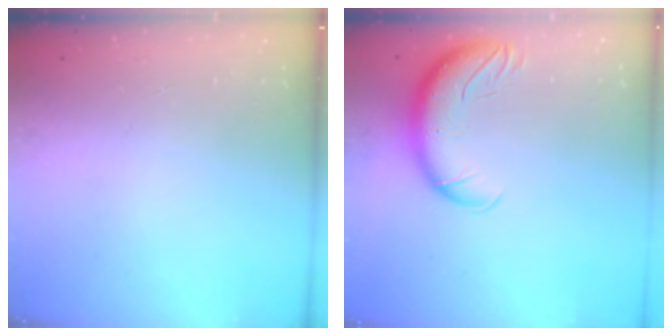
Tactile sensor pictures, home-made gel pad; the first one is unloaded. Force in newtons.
{"total": 13.7, "press": 13.2, "slide": 3.6}